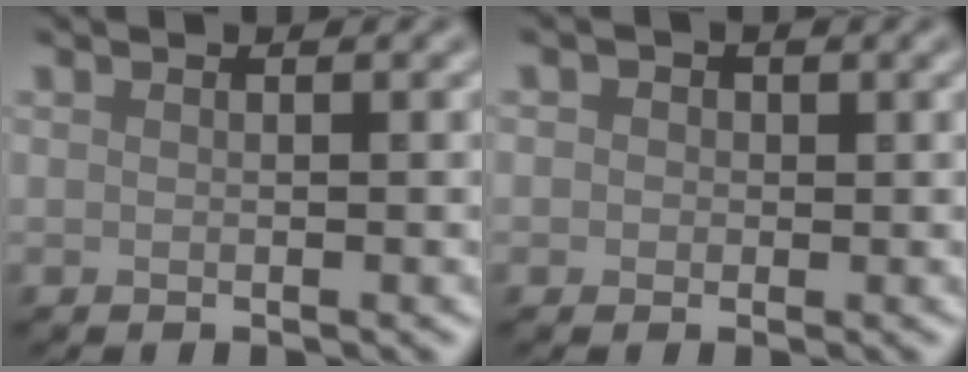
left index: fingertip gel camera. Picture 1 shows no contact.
{"total": 1.9, "force": [0.6, 1.7, 0.8], "torque": [0.005, 0.012, -0.008]}